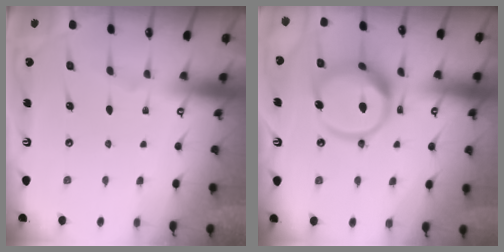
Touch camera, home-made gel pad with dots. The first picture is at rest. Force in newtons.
{"total": 16.7, "press": 16.6, "slide": 1.9}